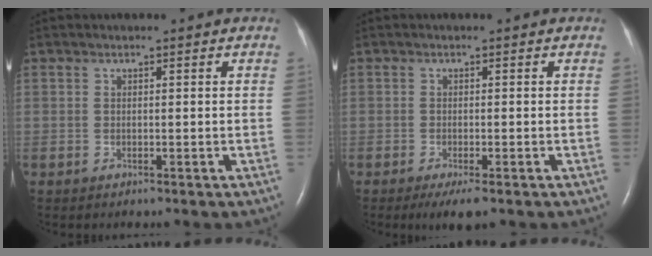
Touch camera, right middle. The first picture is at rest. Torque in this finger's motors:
{"motor_torque": [0.44, -0.32, 0.03, 0.02]}